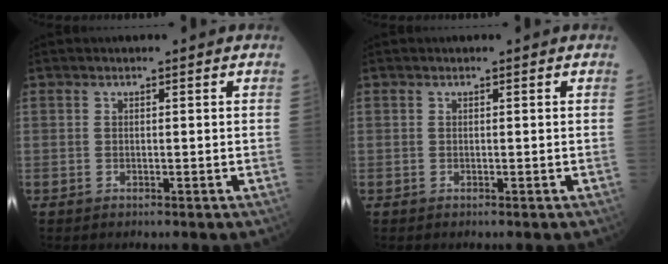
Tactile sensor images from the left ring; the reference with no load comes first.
{"total": 0.0}